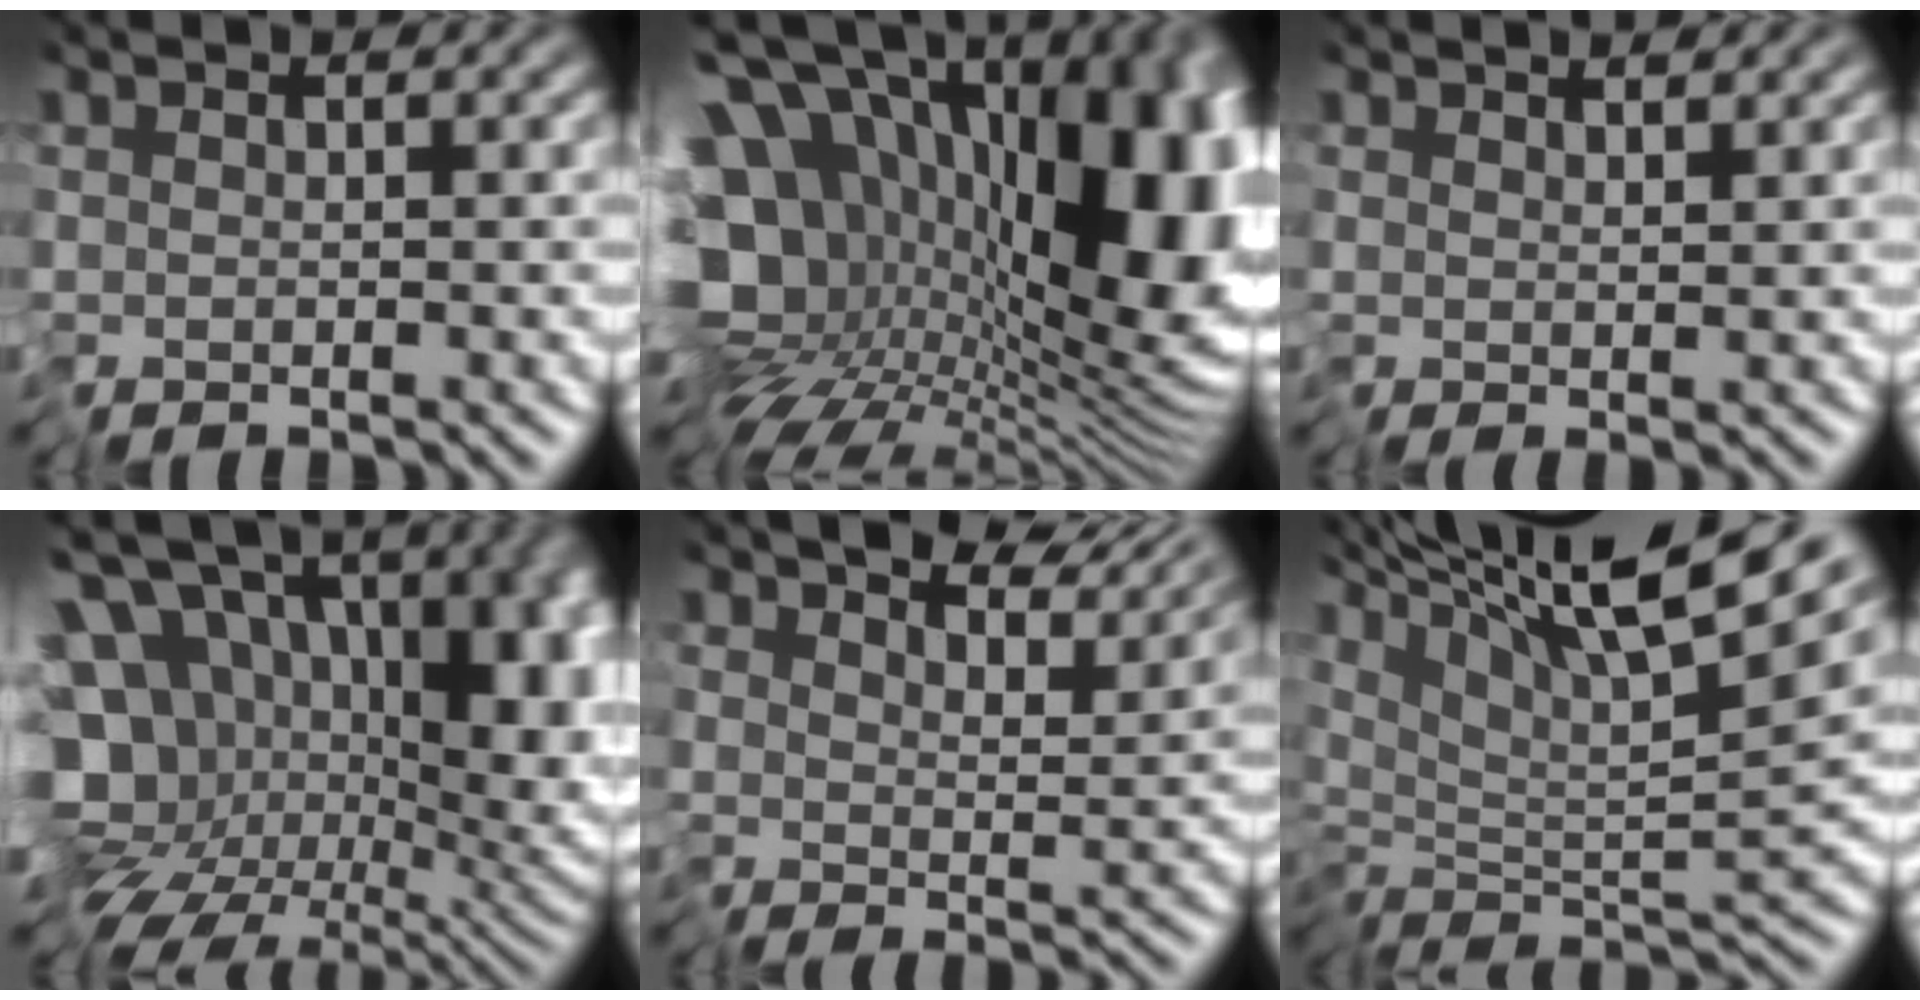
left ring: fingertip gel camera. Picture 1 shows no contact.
{"total": 19.7, "force": [2.3, 13.6, 14.0], "torque": [-0.238, -0.020, 0.085]}
{"total": 1.9, "force": [1.8, -0.6, 0.1], "torque": [-0.005, 0.012, 0.035]}
{"total": 18.8, "force": [1.7, 13.6, 12.9], "torque": [-0.200, -0.011, 0.044]}
{"total": 6.9, "force": [6.1, 1.6, 2.8], "torque": [-0.044, 0.017, 0.091]}
{"total": 13.5, "force": [8.9, 2.2, 9.9], "torque": [-0.182, 0.036, 0.144]}